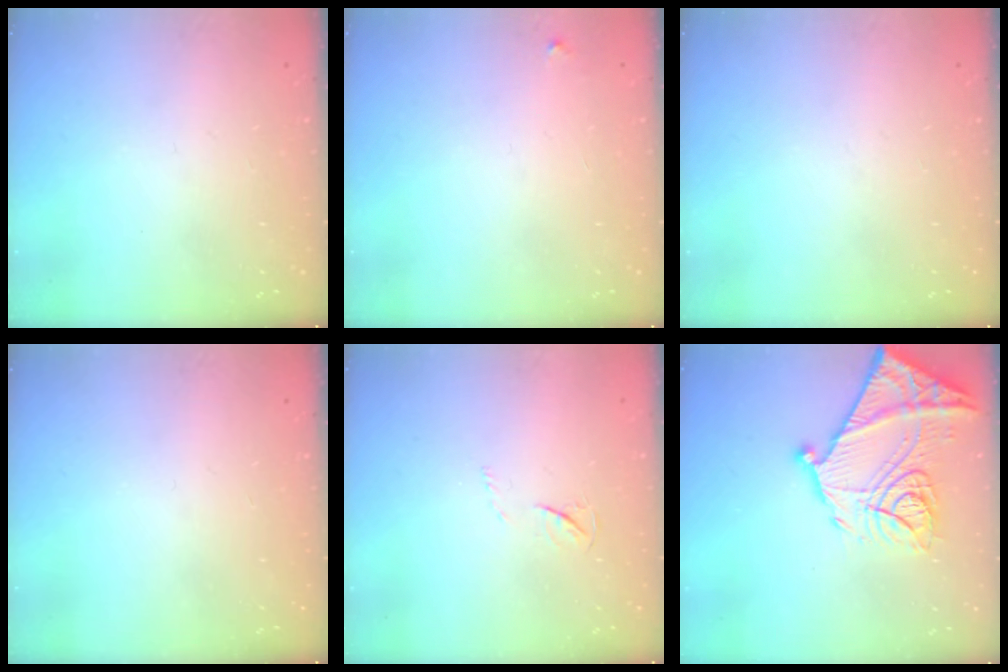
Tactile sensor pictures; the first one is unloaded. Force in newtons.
{"total": 2.3, "press": 2.3, "slide": 0.2}
{"total": 0.0}
{"total": 0.0}
{"total": 3.1, "press": 3.1, "slide": 0.5}
{"total": 25.4, "press": 25.3, "slide": 2.5}